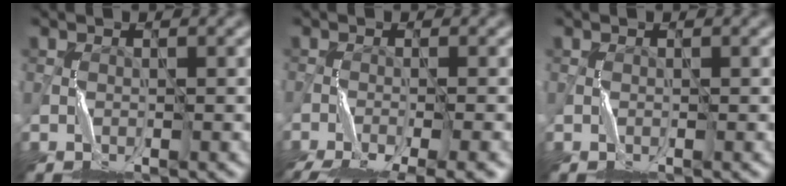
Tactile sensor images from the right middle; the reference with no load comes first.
{"total": 9.7, "force": [-7.4, 2.4, 5.8], "torque": [-0.088, -0.034, -0.107]}
{"total": 0.0}